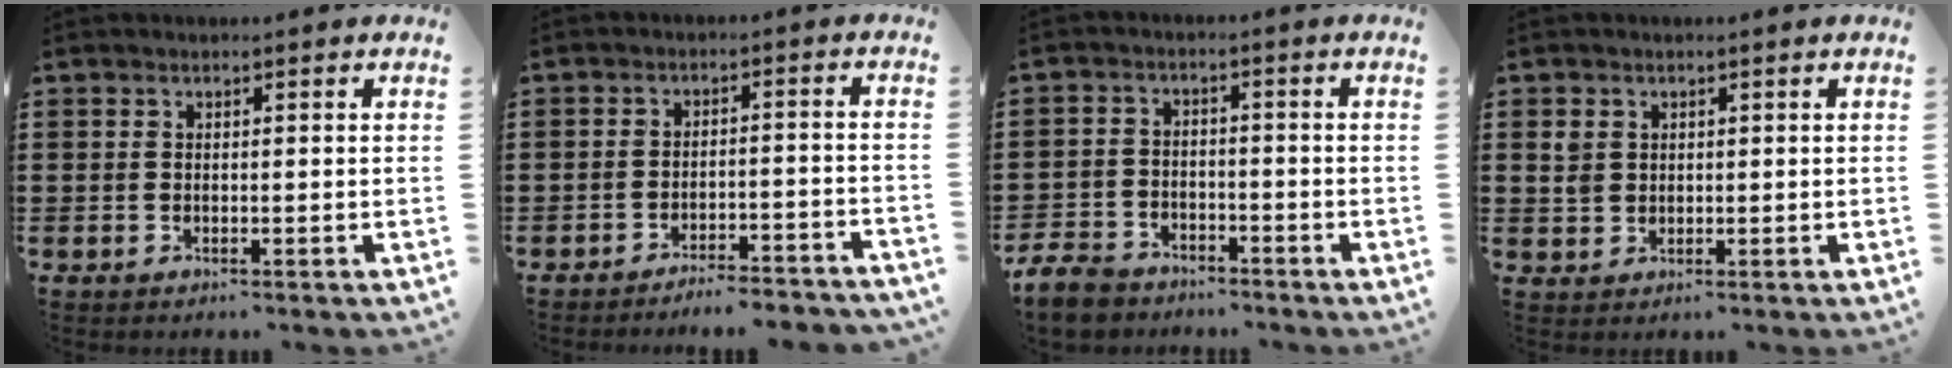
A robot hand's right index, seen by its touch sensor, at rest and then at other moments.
{"total": 3.8, "force": [-3.7, -0.2, 0.7], "torque": [-0.015, -0.003, -0.077]}
{"total": 5.2, "force": [-4.9, 1.4, 1.1], "torque": [-0.044, 0.000, -0.103]}
{"total": 2.1, "force": [0.8, 1.8, 0.8], "torque": [-0.021, 0.009, 0.016]}